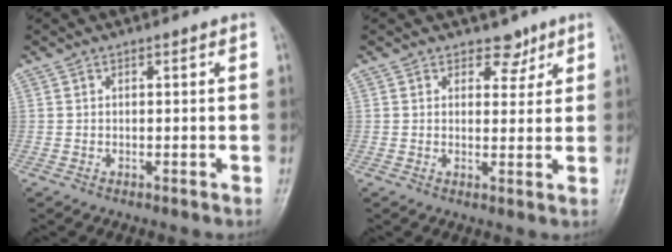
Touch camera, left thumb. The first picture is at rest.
{"total": 3.5, "force": [2.4, 2.3, 0.9], "torque": [0.013, -0.014, 0.033]}